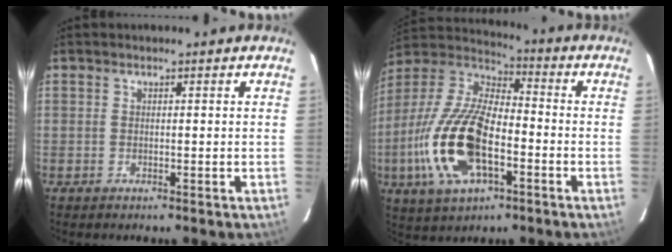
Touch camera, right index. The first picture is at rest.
{"total": 20.2, "force": [-6.0, 9.4, 16.9], "torque": [-0.369, -0.013, -0.114]}